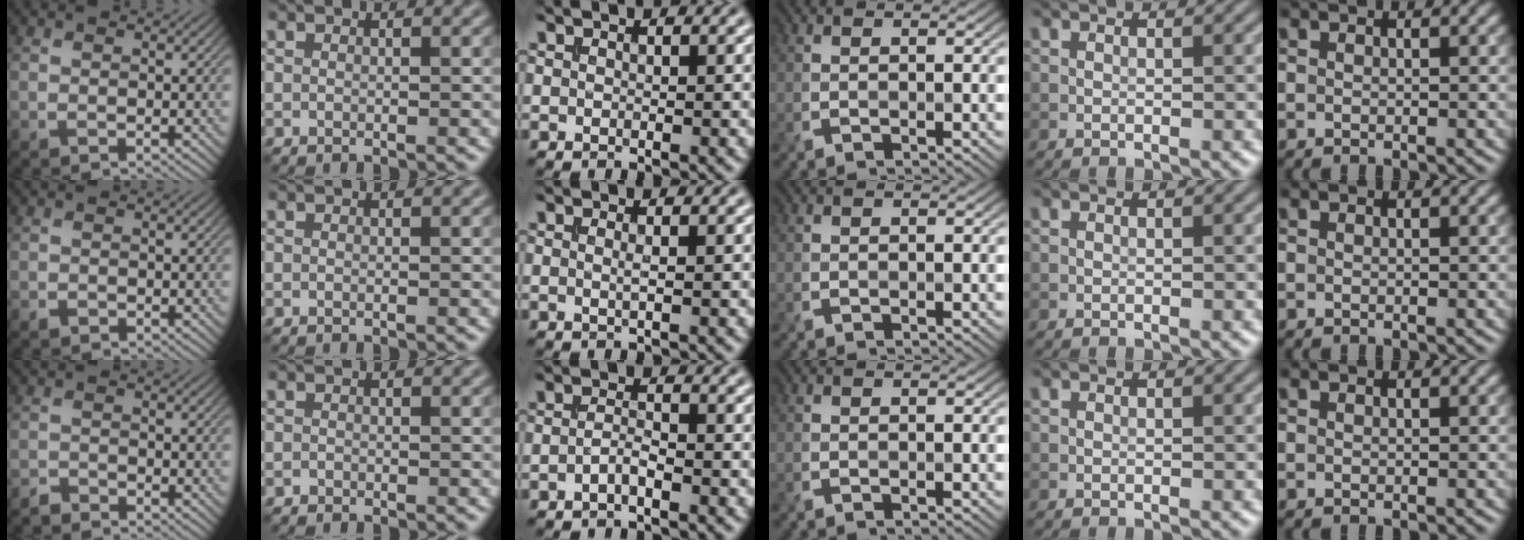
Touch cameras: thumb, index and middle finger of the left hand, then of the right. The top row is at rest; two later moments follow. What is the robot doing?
{"motion": "extract", "object": "file holder"}